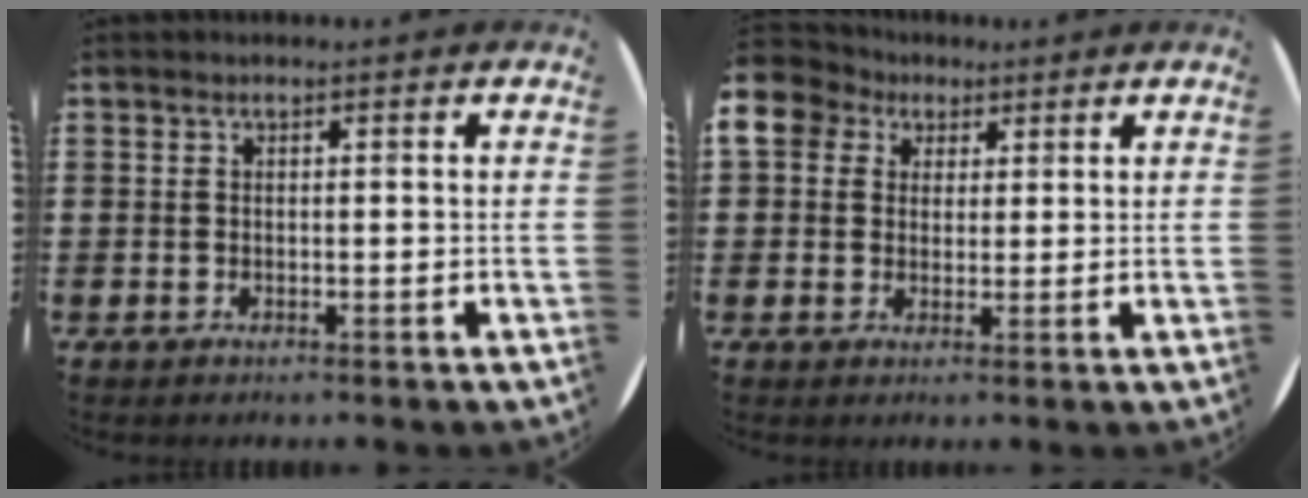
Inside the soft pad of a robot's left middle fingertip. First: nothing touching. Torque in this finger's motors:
{"motor_torque": [1.73, -0.41, 1.05, 0.21]}